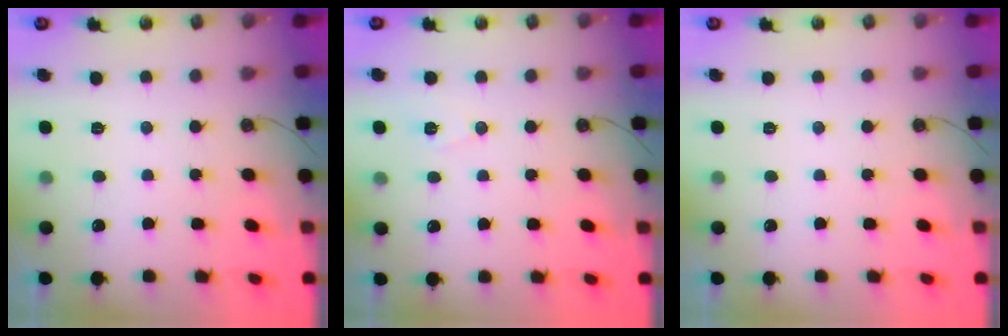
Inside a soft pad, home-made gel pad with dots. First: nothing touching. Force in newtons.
{"total": 7.2, "press": 5.6, "slide": 4.5}
{"total": 0.0}